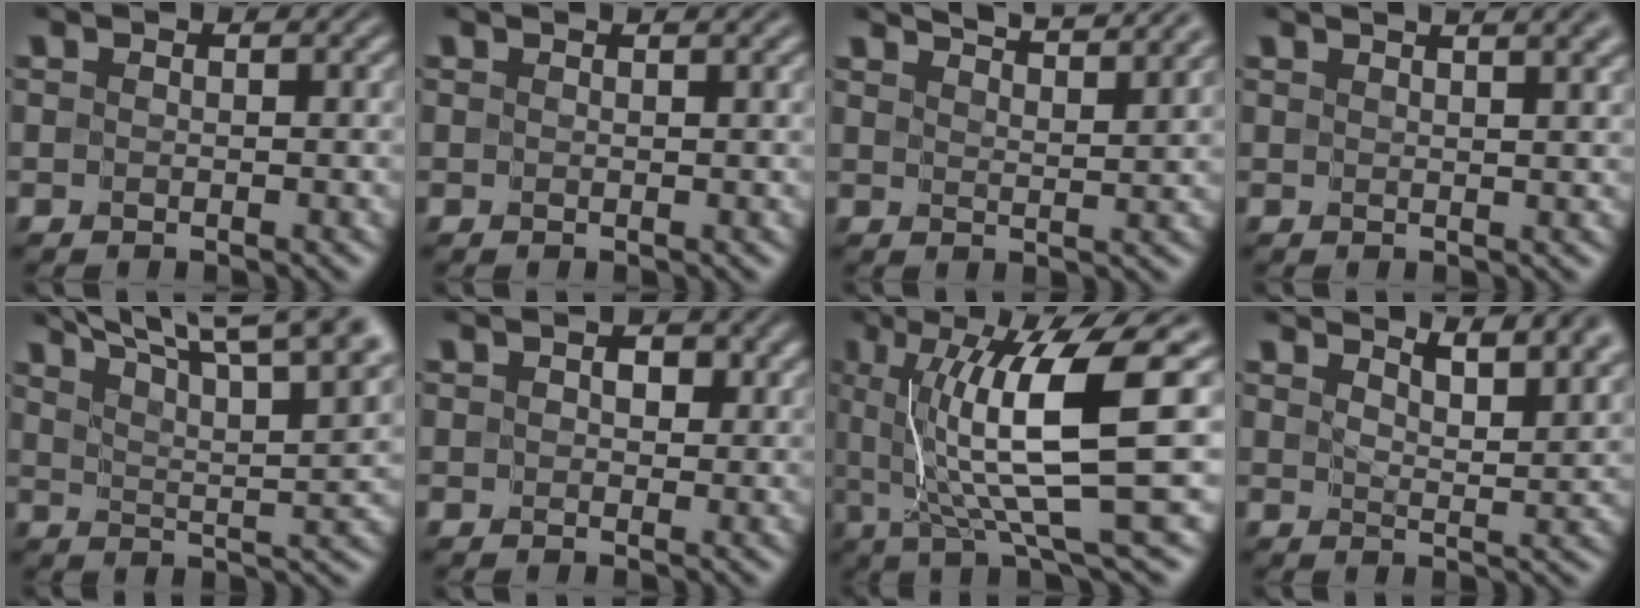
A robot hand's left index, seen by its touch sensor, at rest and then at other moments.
{"total": 1.0, "force": [0.8, 0.0, 0.5], "torque": [-0.008, -0.003, 0.005]}
{"total": 7.6, "force": [6.5, 1.7, 3.5], "torque": [-0.019, 0.025, 0.053]}
{"total": 6.8, "force": [4.4, 2.7, 4.4], "torque": [-0.017, 0.036, 0.025]}
{"total": 13.4, "force": [9.9, 3.5, 8.3], "torque": [-0.120, 0.033, 0.116]}
{"total": 1.9, "force": [0.6, 1.3, 1.3], "torque": [-0.014, -0.002, 0.007]}
{"total": 9.8, "force": [1.7, 1.6, 9.6], "torque": [-0.136, -0.001, 0.032]}
{"total": 8.1, "force": [6.3, 2.4, 4.5], "torque": [-0.029, 0.021, 0.062]}